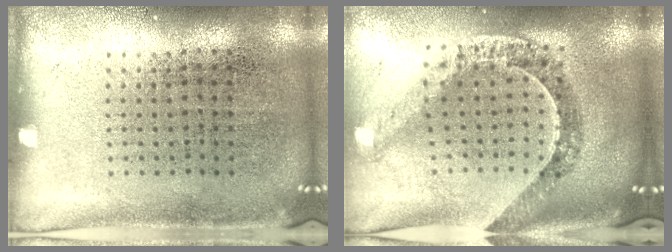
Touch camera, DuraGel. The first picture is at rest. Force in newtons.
{"total": 1.1, "press": 1.1, "slide": 0.3}